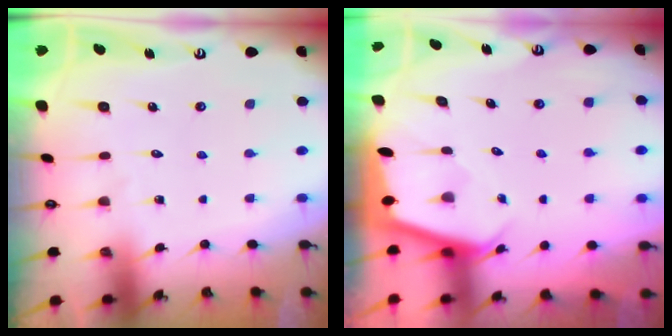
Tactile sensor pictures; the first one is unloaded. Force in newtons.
{"total": 2.0, "press": 2.0, "slide": 0.3}